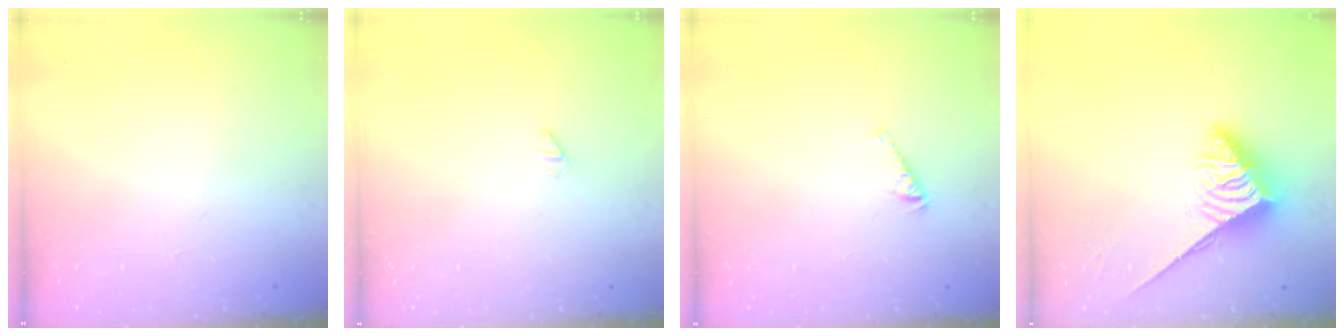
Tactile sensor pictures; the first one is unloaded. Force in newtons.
{"total": 0.0}
{"total": 3.7, "press": 3.7, "slide": 0.4}
{"total": 3.9, "press": 3.9, "slide": 0.5}